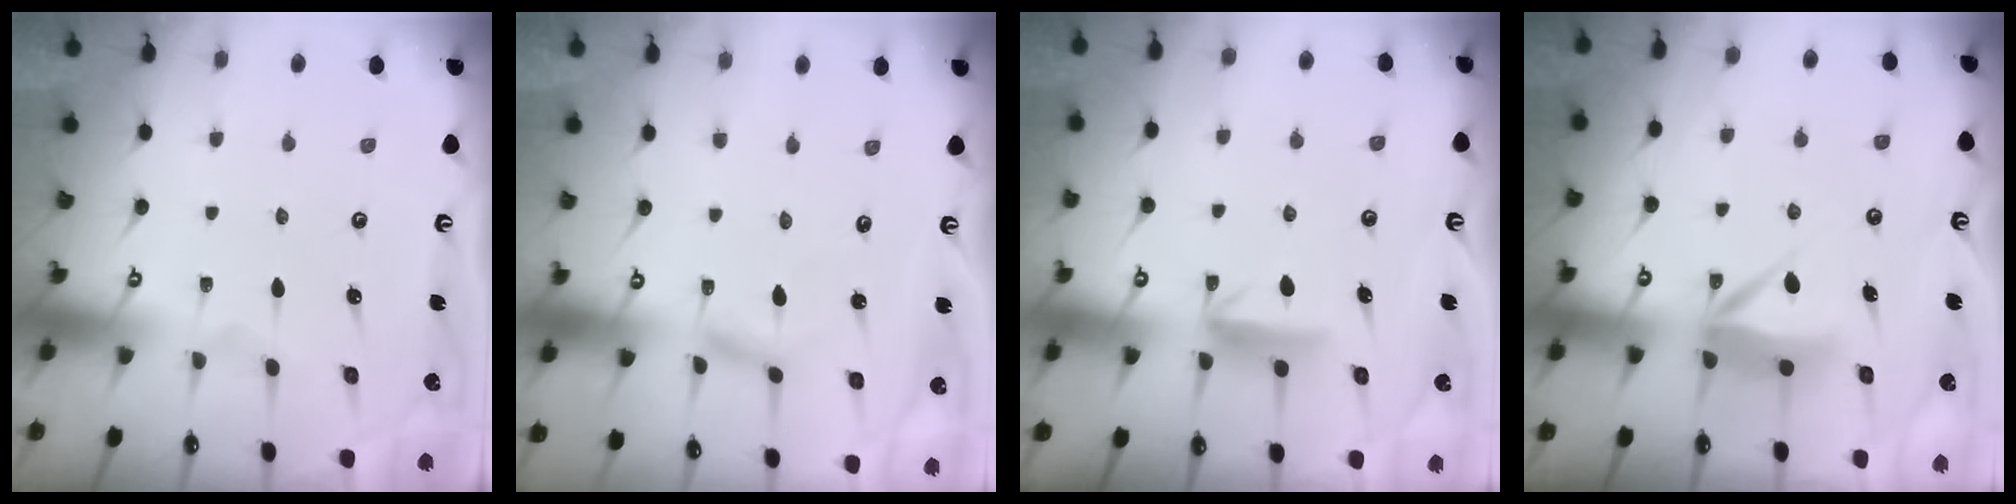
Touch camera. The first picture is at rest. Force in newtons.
{"total": 2.9, "press": 2.9, "slide": 0.2}
{"total": 6.3, "press": 6.3, "slide": 0.7}
{"total": 7.4, "press": 7.4, "slide": 0.6}